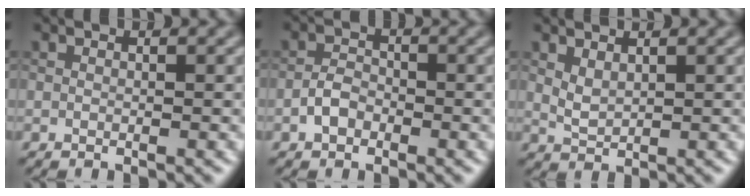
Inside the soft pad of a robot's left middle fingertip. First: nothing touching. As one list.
[{"total": 2.0, "force": [-1.0, 1.3, 1.1], "torque": [-0.019, 0.005, -0.024]}, {"total": 1.6, "force": [1.0, 0.7, 1.0], "torque": [-0.025, -0.002, 0.026]}]